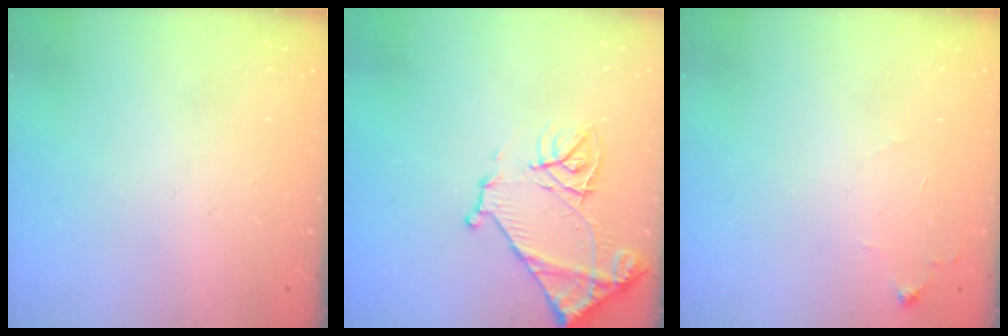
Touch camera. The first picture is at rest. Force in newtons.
{"total": 13.0, "press": 13.0, "slide": 1.3}
{"total": 6.7, "press": 6.7, "slide": 0.9}